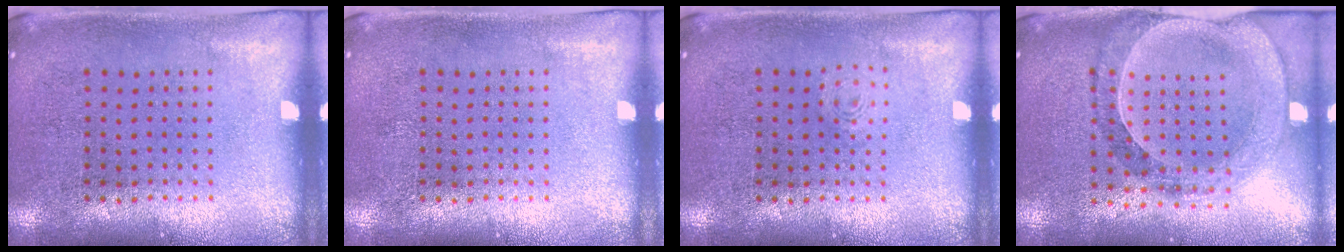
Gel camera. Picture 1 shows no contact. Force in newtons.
{"total": 0.0}
{"total": 0.7, "press": 0.7, "slide": 0.2}
{"total": 1.0, "press": 0.9, "slide": 0.2}